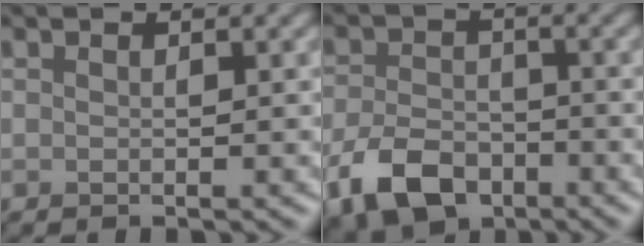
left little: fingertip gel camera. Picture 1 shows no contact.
{"total": 6.0, "force": [-3.3, 3.7, 3.4], "torque": [-0.071, -0.006, -0.067]}